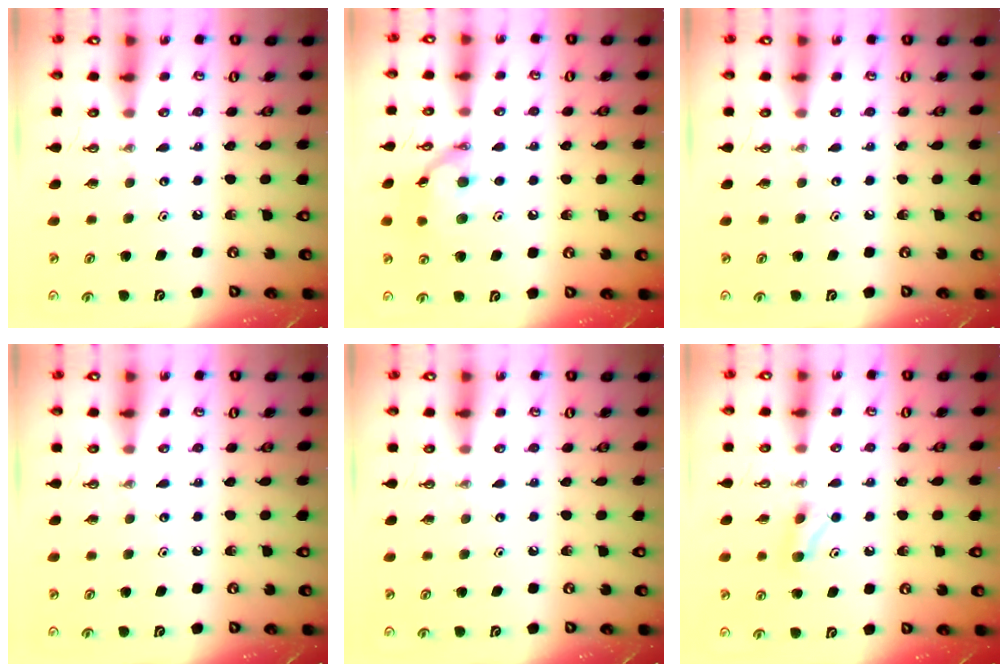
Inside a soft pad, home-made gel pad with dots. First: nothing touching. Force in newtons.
{"total": 12.8, "press": 12.8, "slide": 0.5}
{"total": 0.0}
{"total": 0.0}
{"total": 0.0}
{"total": 4.0, "press": 3.8, "slide": 1.4}